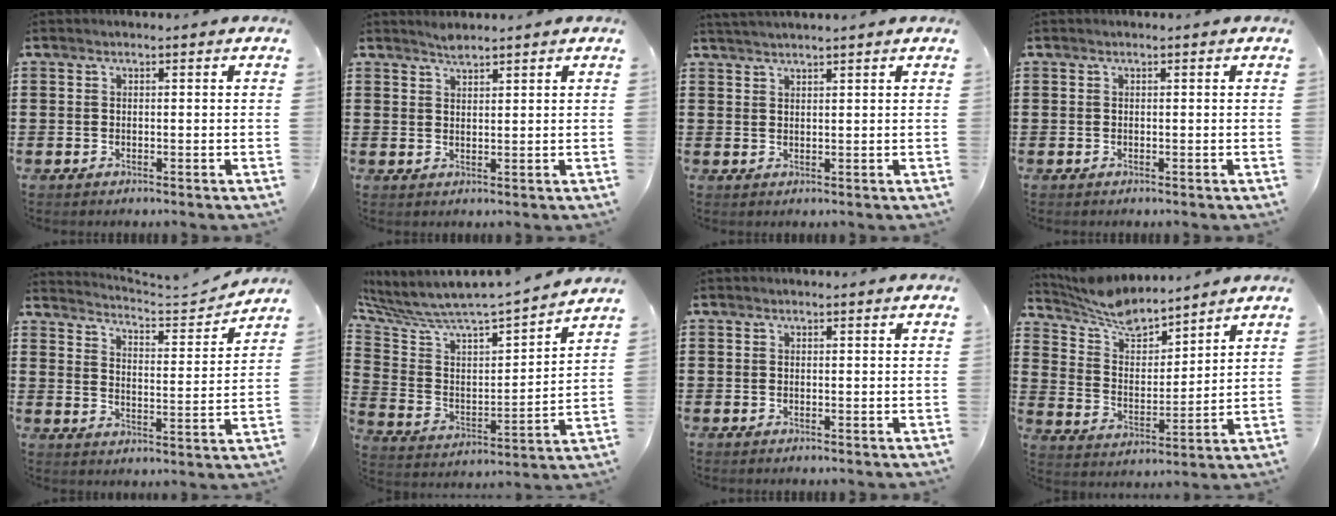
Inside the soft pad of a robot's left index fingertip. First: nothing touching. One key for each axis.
{"total": 1.9, "fx": 1.8, "fy": 0.1, "fz": 0.5, "tx": -0.013, "ty": 0.000, "tz": 0.035}
{"total": 1.6, "fx": 1.5, "fy": -0.3, "fz": 0.4, "tx": -0.009, "ty": 0.001, "tz": 0.030}
{"total": 0.0}
{"total": 3.7, "fx": 3.7, "fy": 0.1, "fz": 0.4, "tx": -0.025, "ty": -0.036, "tz": 0.055}
{"total": 5.0, "fx": 4.8, "fy": 0.6, "fz": 1.4, "tx": -0.058, "ty": -0.060, "tz": 0.073}
{"total": 0.0}
{"total": 7.6, "fx": 6.9, "fy": 1.4, "fz": 2.7, "tx": -0.080, "ty": -0.032, "tz": 0.125}